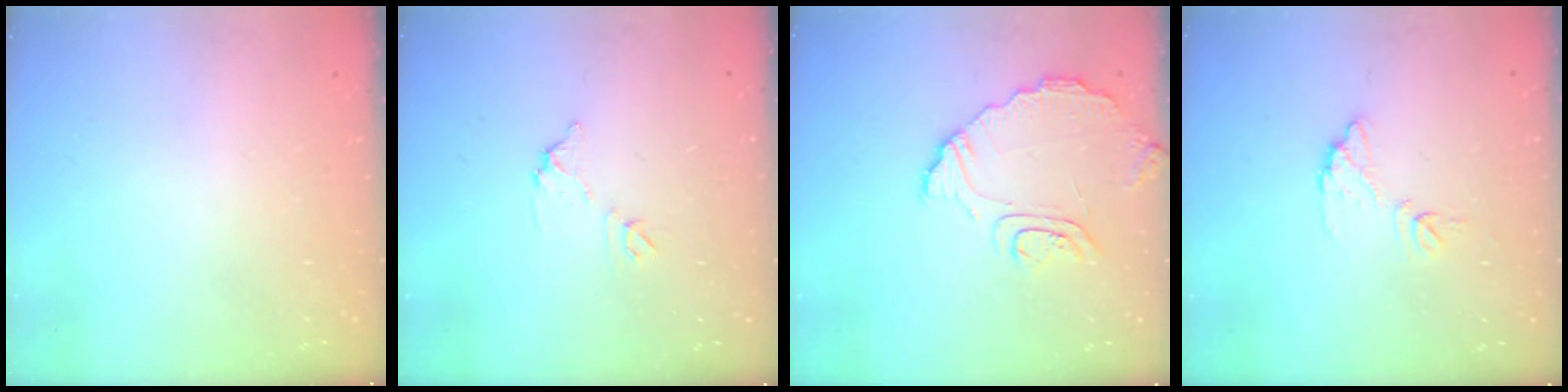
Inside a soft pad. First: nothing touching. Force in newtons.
{"total": 6.5, "press": 6.5, "slide": 0.4}
{"total": 9.6, "press": 9.5, "slide": 1.1}
{"total": 7.2, "press": 7.2, "slide": 0.3}